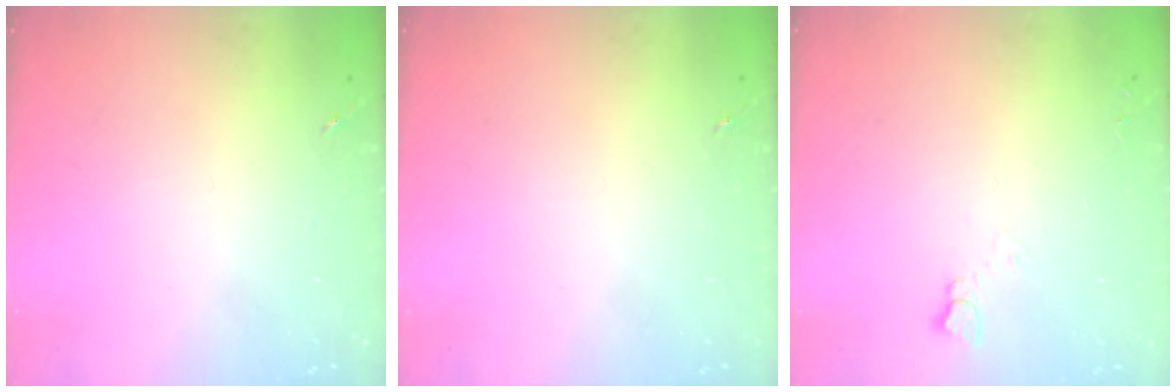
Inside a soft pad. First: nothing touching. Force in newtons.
{"total": 0.0}
{"total": 2.5, "press": 2.5, "slide": 0.1}